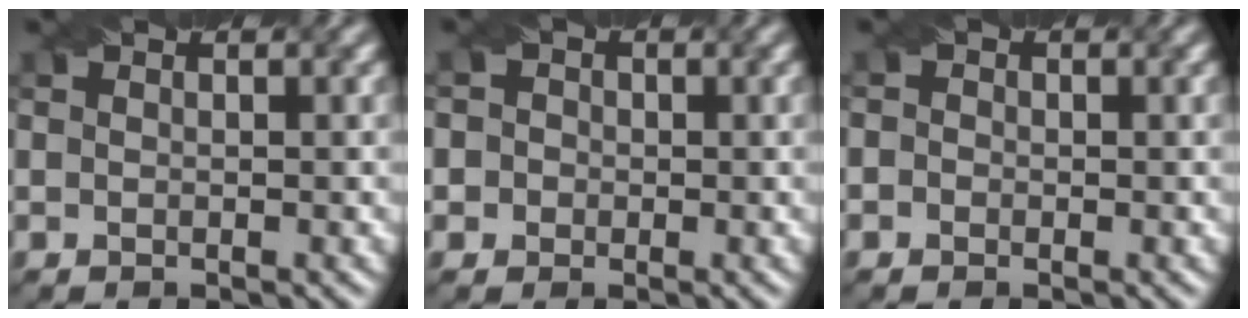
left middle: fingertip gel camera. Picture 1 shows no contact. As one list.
[{"total": 3.1, "force": [0.7, 2.8, 1.0], "torque": [0.011, 0.024, -0.012]}, {"total": 0.9, "force": [-0.1, 0.9, 0.3], "torque": [-0.003, -0.001, -0.012]}]